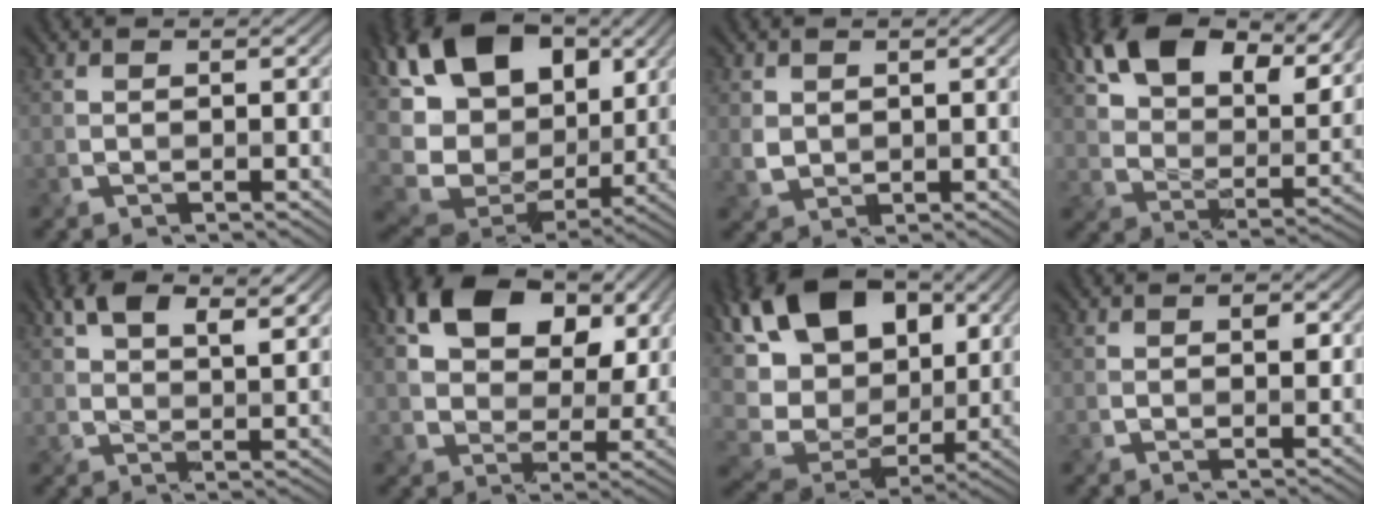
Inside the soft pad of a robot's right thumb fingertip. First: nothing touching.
{"total": 17.4, "force": [4.3, 12.4, 11.4], "torque": [-0.260, 0.001, 0.091]}
{"total": 1.8, "force": [0.8, 1.5, 0.7], "torque": [-0.018, -0.005, 0.017]}
{"total": 13.0, "force": [7.7, 7.1, 7.7], "torque": [-0.153, 0.010, 0.140]}
{"total": 6.7, "force": [3.7, 3.2, 4.6], "torque": [-0.087, 0.003, 0.068]}
{"total": 12.6, "force": [5.2, 8.2, 8.0], "torque": [-0.156, 0.011, 0.090]}
{"total": 16.5, "force": [3.8, 11.5, 11.2], "torque": [-0.242, 0.004, 0.078]}
{"total": 1.4, "force": [0.3, 0.9, 1.1], "torque": [-0.015, -0.003, 0.007]}